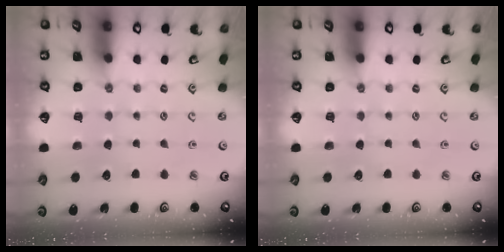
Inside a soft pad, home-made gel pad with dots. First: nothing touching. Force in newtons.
{"total": 0.0}